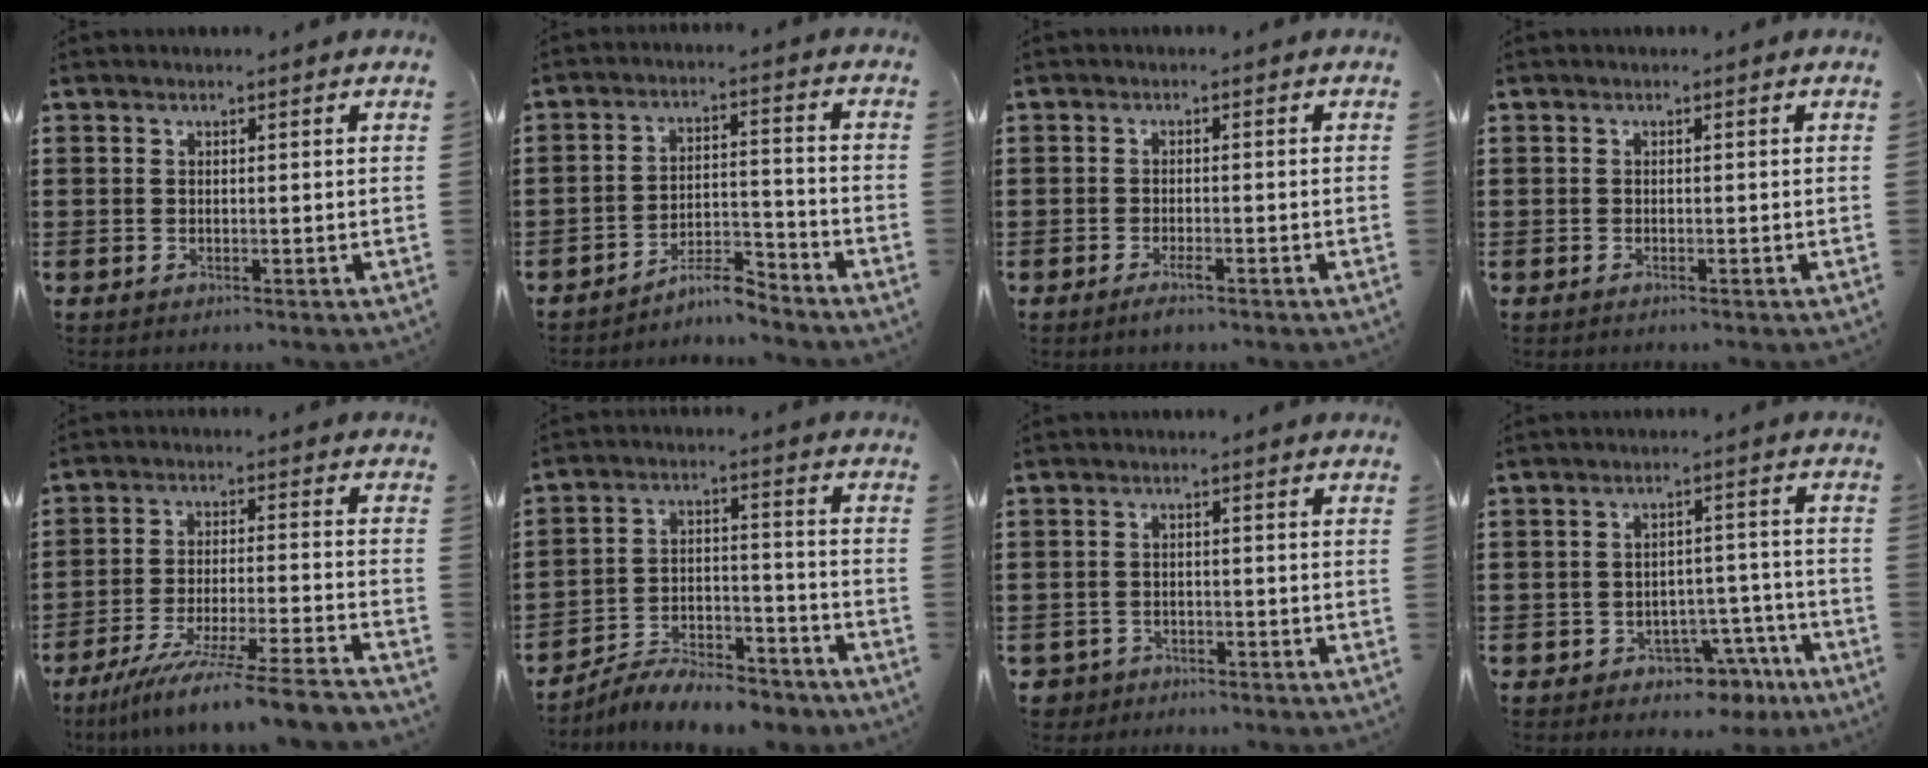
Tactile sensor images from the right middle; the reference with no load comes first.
{"total": 5.4, "force": [-5.2, 0.5, 1.3], "torque": [-0.031, 0.005, -0.107]}
{"total": 1.7, "force": [-1.1, 0.2, 1.3], "torque": [-0.030, -0.006, -0.022]}
{"total": 0.0}
{"total": 9.7, "force": [-8.5, -0.9, 4.5], "torque": [-0.076, -0.002, -0.165]}
{"total": 7.6, "force": [-7.2, 1.4, 1.8], "torque": [-0.025, 0.019, -0.138]}
{"total": 2.3, "force": [-2.1, 0.9, -0.1], "torque": [-0.006, 0.000, -0.048]}
{"total": 4.3, "force": [-3.8, 1.8, 1.1], "torque": [-0.023, 0.016, -0.075]}